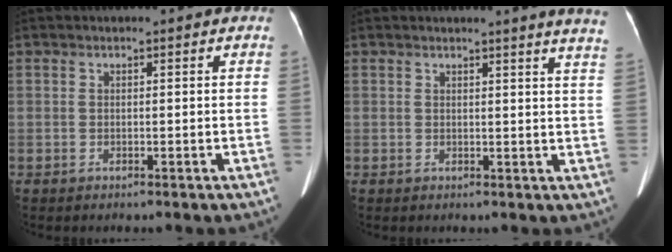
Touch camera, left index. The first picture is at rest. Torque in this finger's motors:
{"motor_torque": [-0.06, -0.59, -0.01, -0.07]}